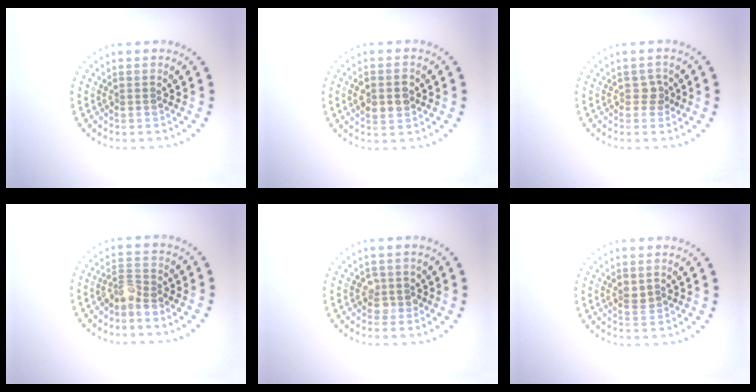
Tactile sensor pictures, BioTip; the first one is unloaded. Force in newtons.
{"total": 3.0, "press": 3.0, "slide": 0.0}
{"total": 1.1, "press": 1.0, "slide": 0.6}
{"total": 2.1, "press": 1.6, "slide": 1.4}
{"total": 1.4, "press": 1.3, "slide": 0.6}
{"total": 1.1, "press": 1.0, "slide": 0.4}